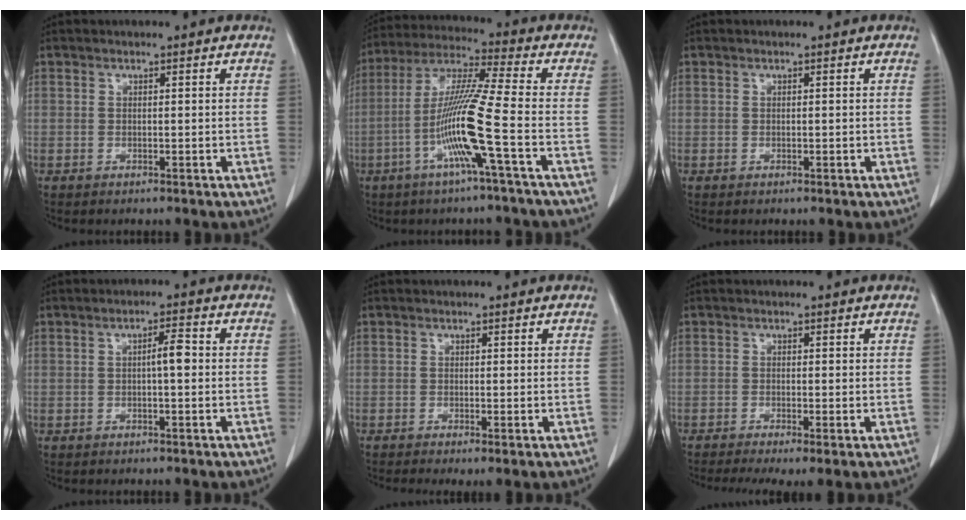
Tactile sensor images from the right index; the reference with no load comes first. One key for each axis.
{"total": 12.6, "fx": -4.0, "fy": -1.4, "fz": 11.8, "tx": -0.237, "ty": -0.003, "tz": -0.085}
{"total": 0.0}
{"total": 2.9, "fx": 0.0, "fy": 0.4, "fz": 2.8, "tx": -0.047, "ty": 0.004, "tz": -0.001}
{"total": 2.0, "fx": -0.8, "fy": 0.5, "fz": 1.7, "tx": -0.028, "ty": -0.006, "tz": -0.011}
{"total": 5.4, "fx": -3.3, "fy": 1.2, "fz": 4.1, "tx": -0.067, "ty": -0.015, "tz": -0.058}